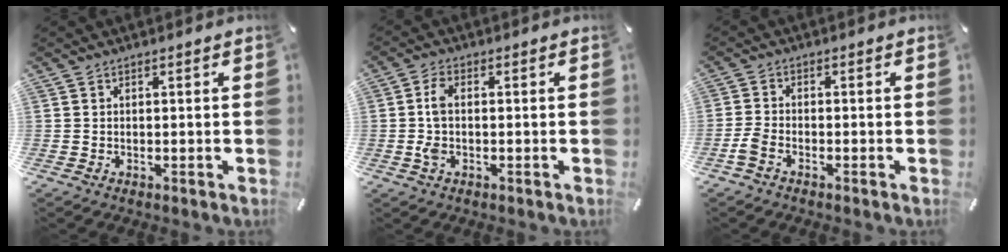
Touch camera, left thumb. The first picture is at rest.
{"total": 4.4, "force": [-0.5, 2.4, 3.7], "torque": [-0.081, 0.003, -0.011]}
{"total": 3.1, "force": [-2.0, 1.4, 2.0], "torque": [-0.054, 0.000, -0.040]}